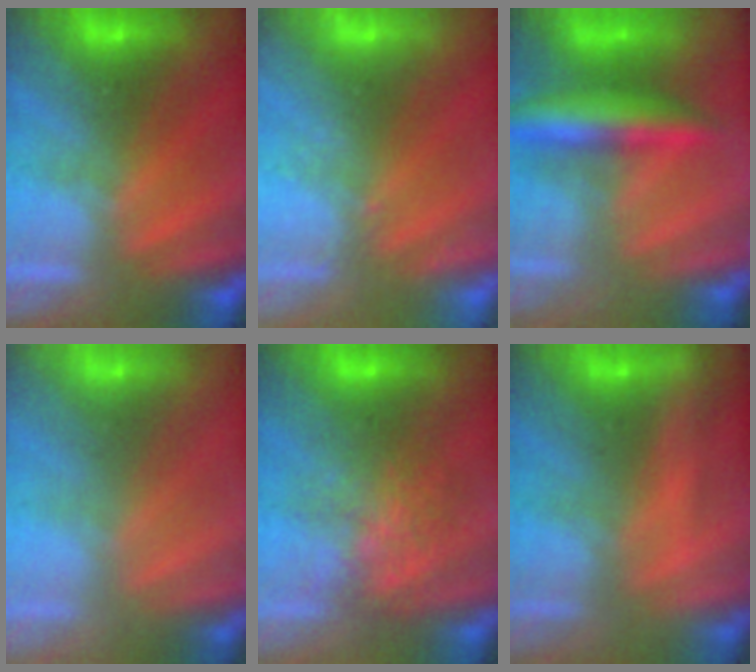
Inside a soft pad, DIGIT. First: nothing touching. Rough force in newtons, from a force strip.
{"total": 2.4}
{"total": 6.2}
{"total": 8.3}
{"total": 5.6}
{"total": 2.3}